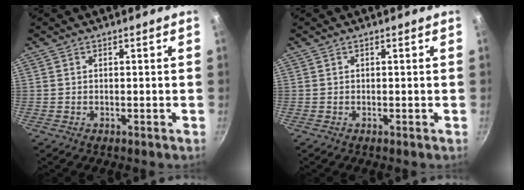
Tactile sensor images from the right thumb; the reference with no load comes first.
{"total": 0.0}